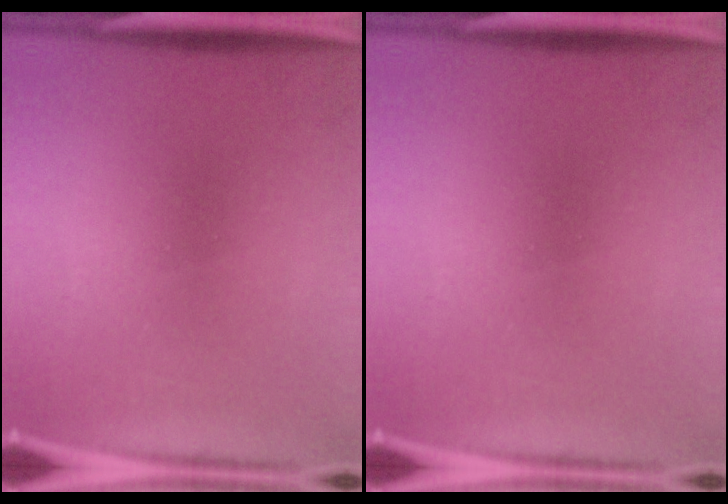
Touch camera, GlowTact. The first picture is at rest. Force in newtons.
{"total": 0.0}